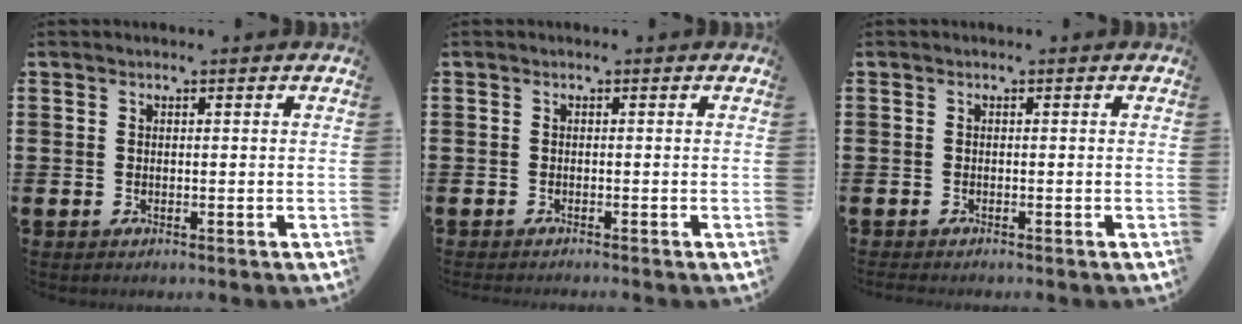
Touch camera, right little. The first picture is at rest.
{"total": 0.7, "force": [-0.6, -0.1, 0.1], "torque": [-0.002, -0.002, -0.013]}
{"total": 0.6, "force": [-0.6, 0.0, 0.2], "torque": [-0.004, -0.003, -0.012]}